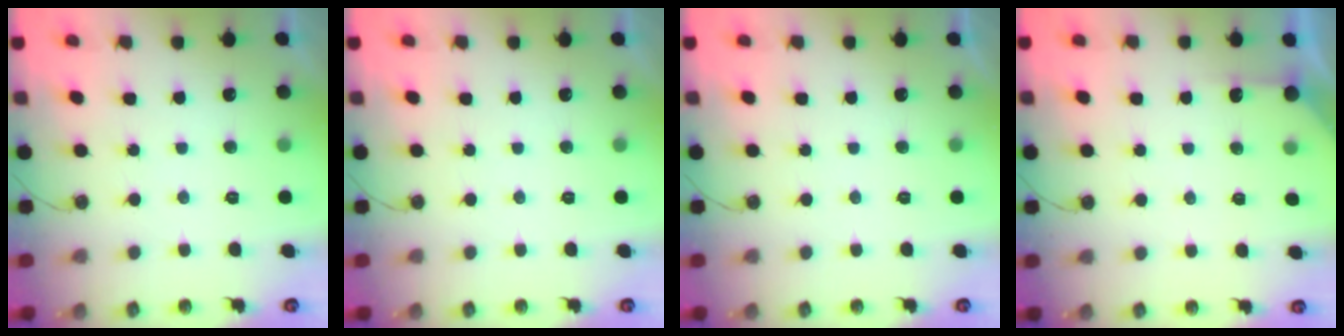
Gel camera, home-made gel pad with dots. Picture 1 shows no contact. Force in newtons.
{"total": 0.0}
{"total": 0.0}
{"total": 2.3, "press": 2.3, "slide": 0.2}